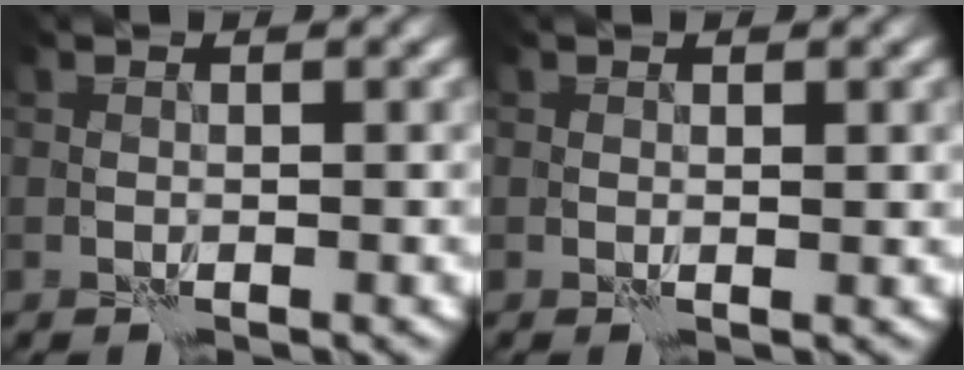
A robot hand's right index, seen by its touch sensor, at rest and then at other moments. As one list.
[{"total": 0.7, "force": [0.4, 0.2, 0.5], "torque": [-0.004, -0.005, 0.008]}]